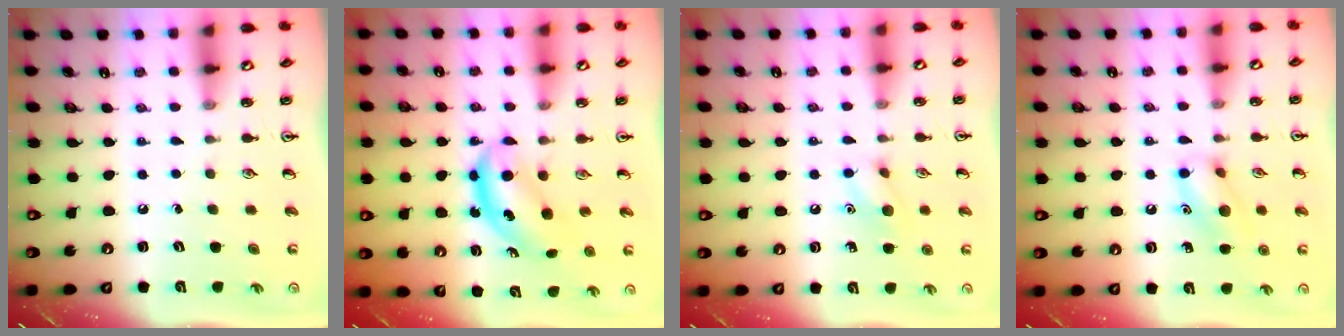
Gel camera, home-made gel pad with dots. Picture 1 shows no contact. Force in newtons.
{"total": 5.0, "press": 5.0, "slide": 0.6}
{"total": 7.8, "press": 7.7, "slide": 1.4}
{"total": 10.2, "press": 10.1, "slide": 0.6}